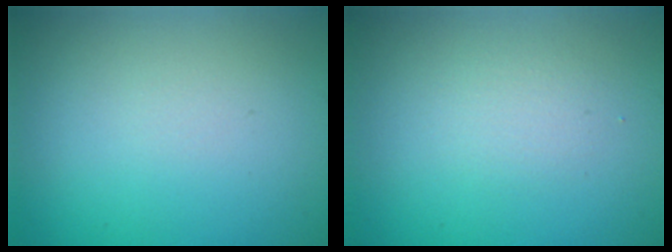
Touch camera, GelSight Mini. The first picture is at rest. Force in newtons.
{"total": 1.3, "press": 1.3, "slide": 0.1}